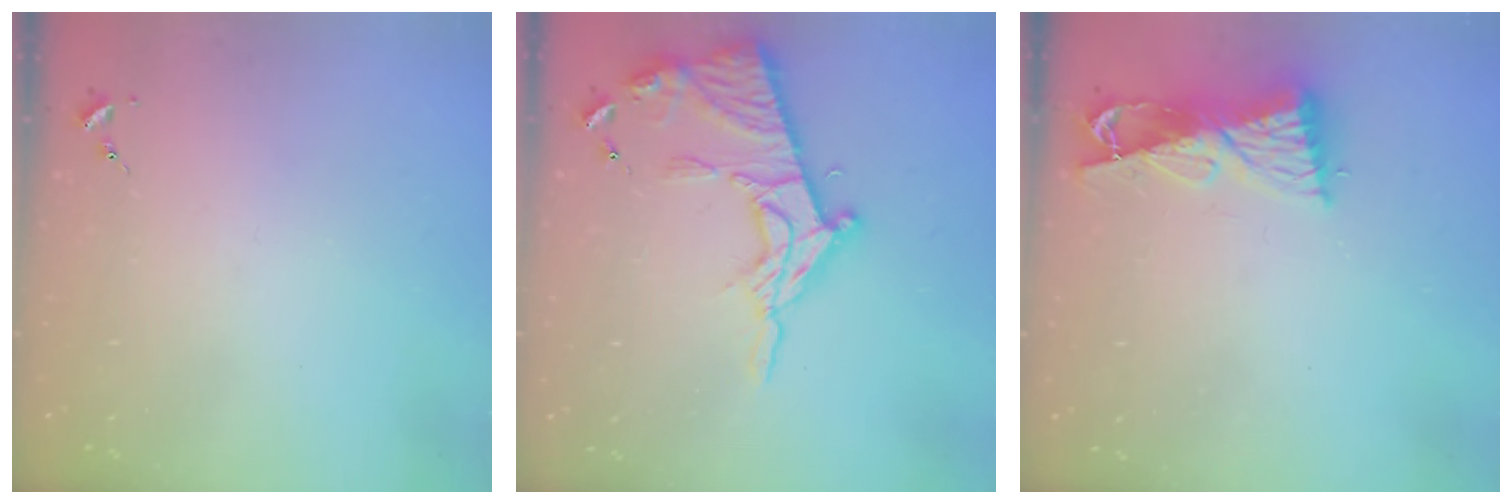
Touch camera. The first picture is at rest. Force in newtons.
{"total": 16.8, "press": 16.8, "slide": 1.3}
{"total": 9.5, "press": 9.4, "slide": 0.8}